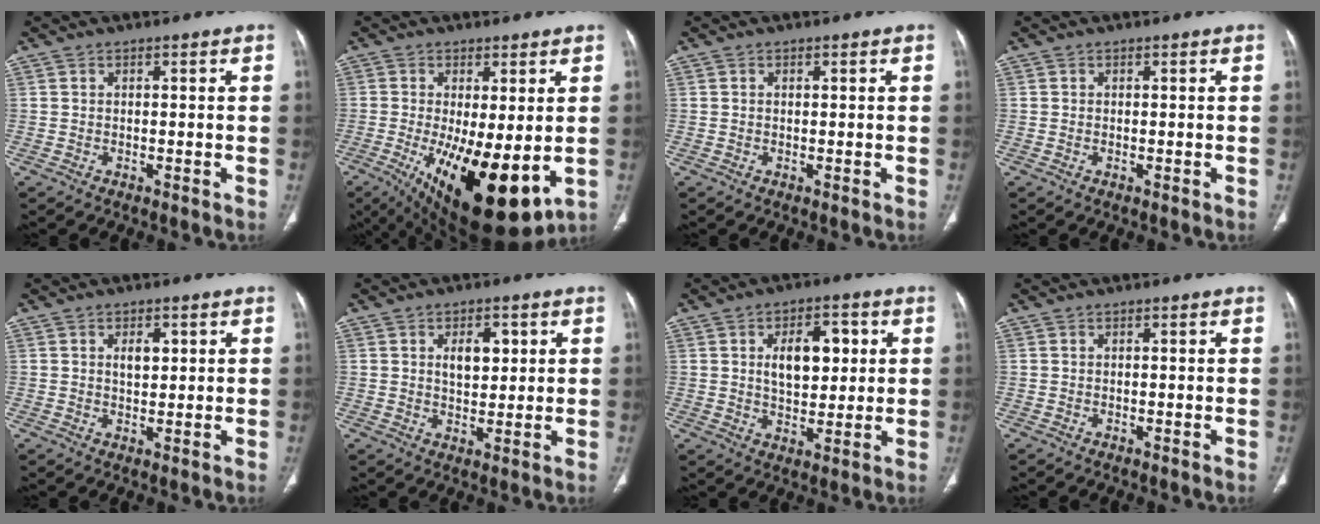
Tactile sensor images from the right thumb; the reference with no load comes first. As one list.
[{"total": 18.6, "force": [-3.9, 7.2, 16.7], "torque": [-0.255, -0.034, -0.035]}, {"total": 0.0}, {"total": 0.0}, {"total": 3.3, "force": [1.0, 2.0, 2.5], "torque": [-0.029, -0.004, 0.017]}, {"total": 5.8, "force": [1.7, 3.4, 4.3], "torque": [-0.048, -0.008, 0.029]}, {"total": 10.0, "force": [2.3, 5.8, 7.9], "torque": [-0.091, -0.001, 0.041]}, {"total": 0.0}]